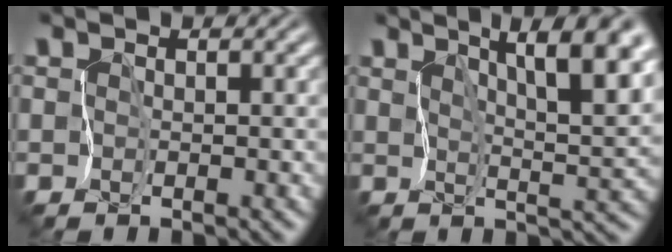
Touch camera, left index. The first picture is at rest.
{"total": 8.2, "force": [4.2, 2.0, 6.8], "torque": [-0.090, 0.009, 0.056]}